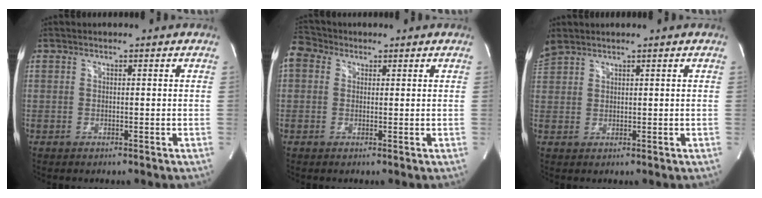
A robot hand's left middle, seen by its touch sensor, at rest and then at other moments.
{"total": 4.8, "force": [2.2, 3.8, 2.2], "torque": [-0.055, 0.031, 0.041]}
{"total": 2.7, "force": [2.6, 0.3, 0.5], "torque": [-0.029, 0.020, 0.063]}